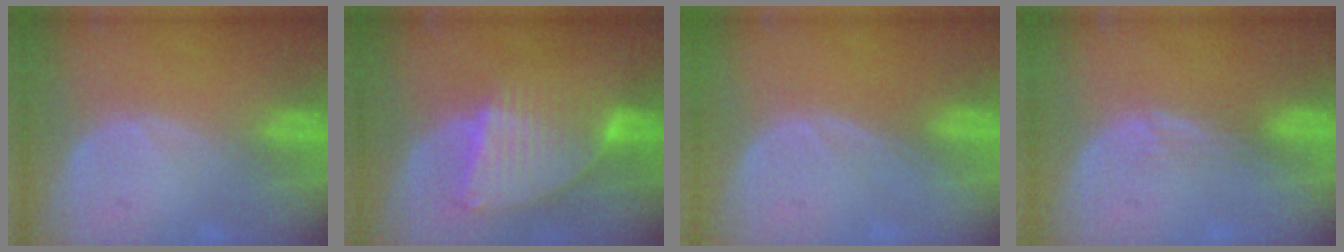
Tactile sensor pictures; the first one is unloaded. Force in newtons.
{"total": 8.5, "press": 7.5, "slide": 4.1}
{"total": 0.0}
{"total": 1.5, "press": 1.2, "slide": 0.9}